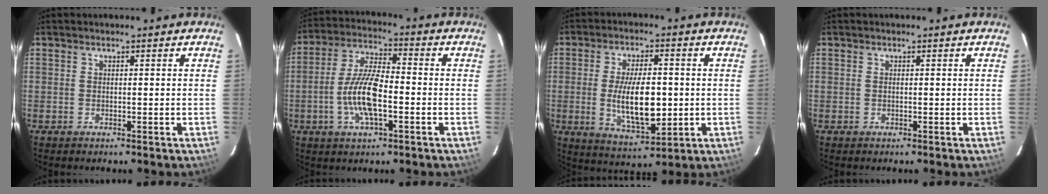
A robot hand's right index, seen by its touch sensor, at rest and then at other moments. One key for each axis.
{"total": 10.9, "fx": -3.0, "fy": 3.6, "fz": 9.9, "tx": -0.202, "ty": 0.003, "tz": -0.058}
{"total": 12.6, "fx": -1.1, "fy": 4.9, "fz": 11.6, "tx": -0.215, "ty": -0.014, "tz": -0.009}
{"total": 0.0}